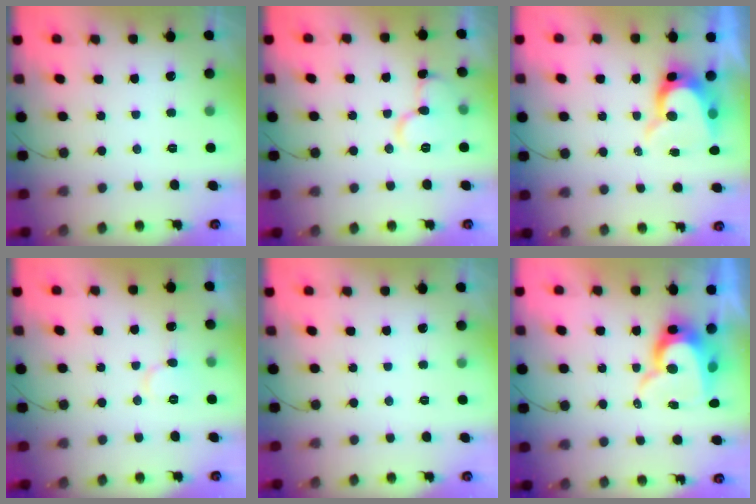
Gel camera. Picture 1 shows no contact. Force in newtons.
{"total": 9.6, "press": 9.5, "slide": 1.2}
{"total": 8.7, "press": 8.7, "slide": 0.6}
{"total": 7.0, "press": 7.0, "slide": 0.6}
{"total": 0.0}
{"total": 11.2, "press": 11.1, "slide": 1.1}